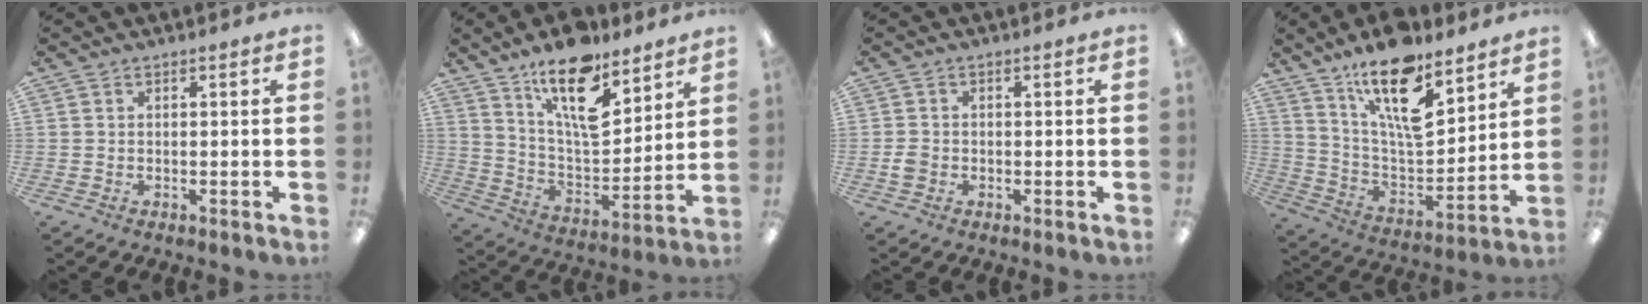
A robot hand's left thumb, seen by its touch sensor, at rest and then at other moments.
{"total": 17.4, "force": [11.9, 7.0, 10.6], "torque": [-0.170, -0.072, 0.204]}
{"total": 2.0, "force": [-0.5, 1.7, 1.0], "torque": [-0.017, 0.004, -0.010]}
{"total": 19.4, "force": [12.6, 7.6, 12.7], "torque": [-0.213, -0.077, 0.217]}